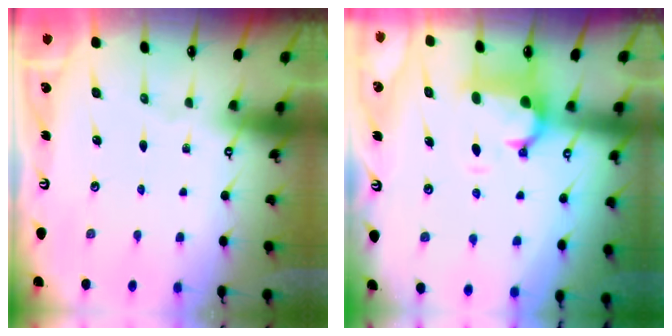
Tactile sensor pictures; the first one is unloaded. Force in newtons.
{"total": 1.4, "press": 0.7, "slide": 1.2}